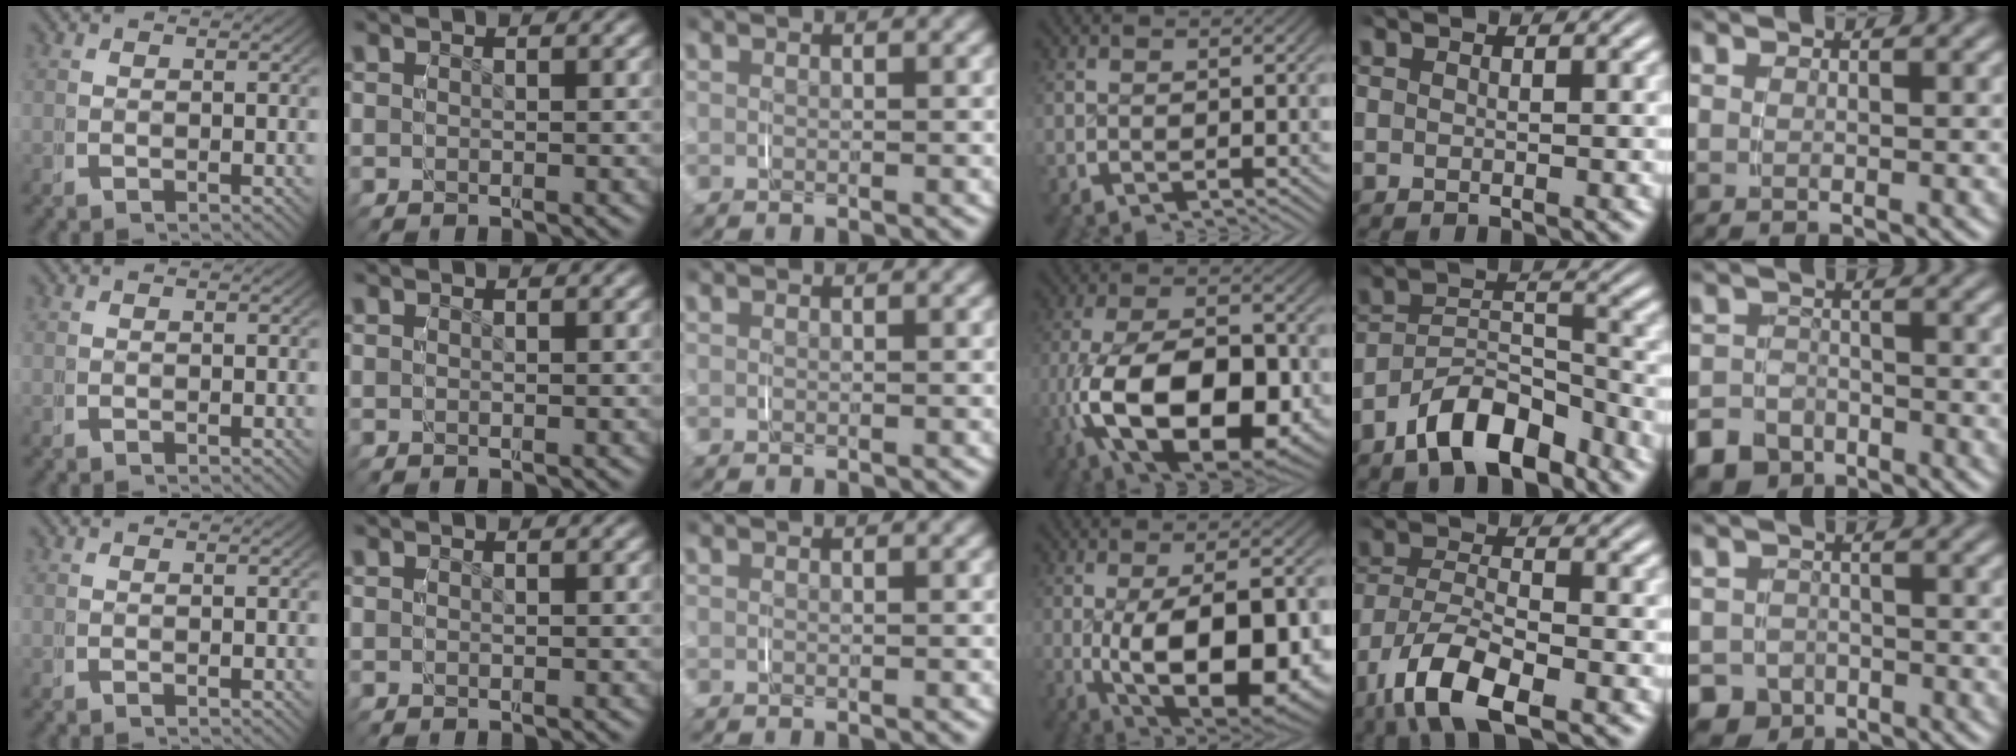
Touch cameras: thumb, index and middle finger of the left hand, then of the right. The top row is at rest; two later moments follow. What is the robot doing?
{"motion": "grasp_and_lifting", "object": "paper plate"}